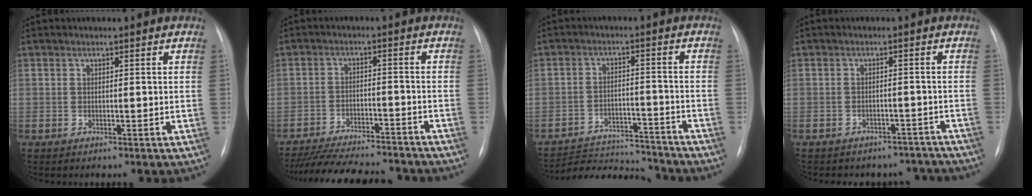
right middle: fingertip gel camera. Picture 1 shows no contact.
{"total": 17.3, "force": [-15.7, 3.0, 6.6], "torque": [-0.138, -0.015, -0.226]}
{"total": 11.8, "force": [-11.7, 1.8, 0.9], "torque": [-0.011, 0.008, -0.174]}
{"total": 10.5, "force": [-9.4, 4.6, 1.2], "torque": [-0.011, 0.021, -0.094]}